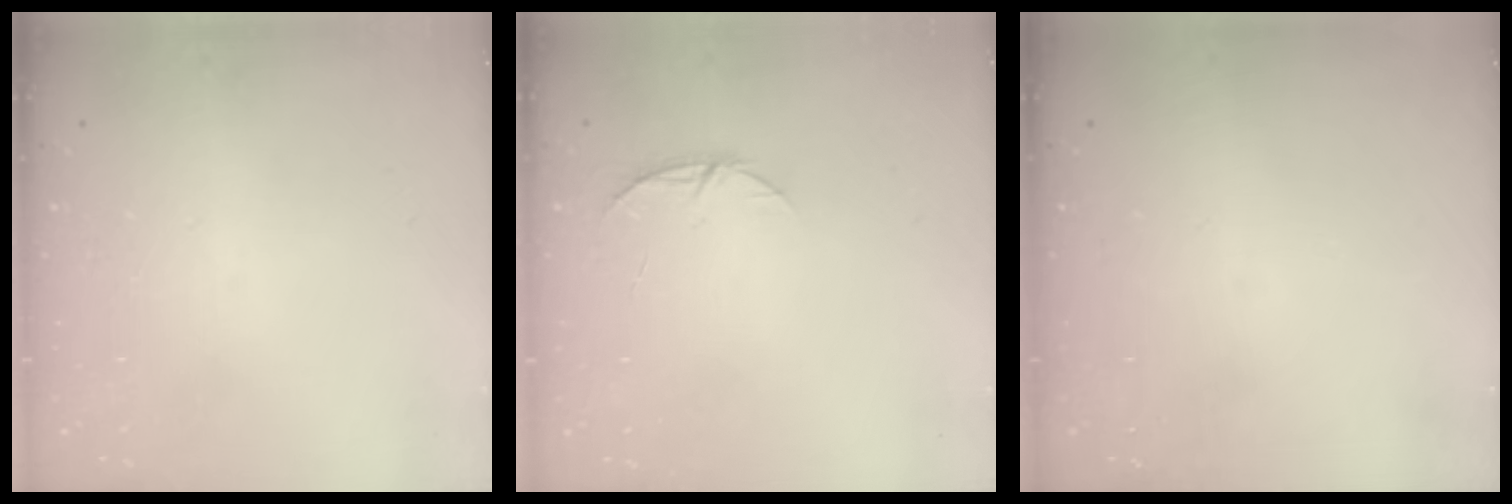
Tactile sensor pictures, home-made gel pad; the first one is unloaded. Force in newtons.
{"total": 5.4, "press": 5.4, "slide": 0.6}
{"total": 0.0}